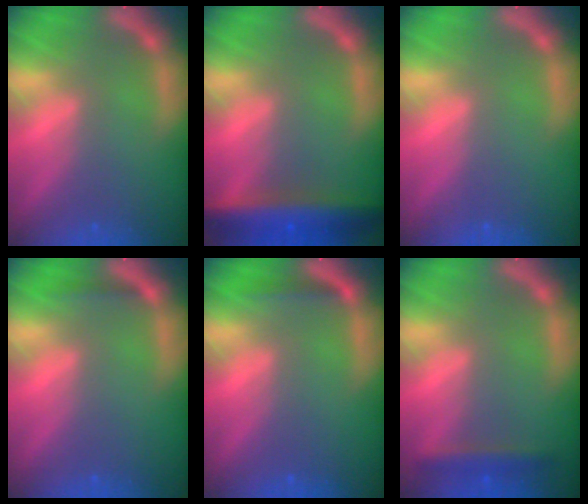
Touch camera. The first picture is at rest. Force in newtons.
{"total": 7.4}
{"total": 0.0}
{"total": 0.9}
{"total": 1.4}
{"total": 2.4}